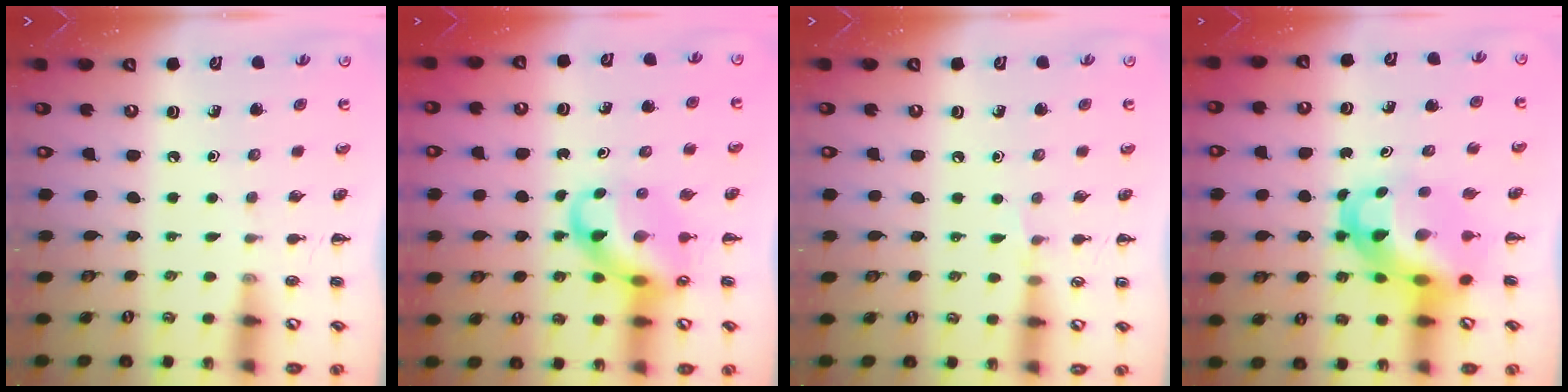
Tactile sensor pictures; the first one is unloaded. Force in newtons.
{"total": 10.8, "press": 10.4, "slide": 2.9}
{"total": 4.3, "press": 4.0, "slide": 1.5}
{"total": 12.4, "press": 11.9, "slide": 3.2}